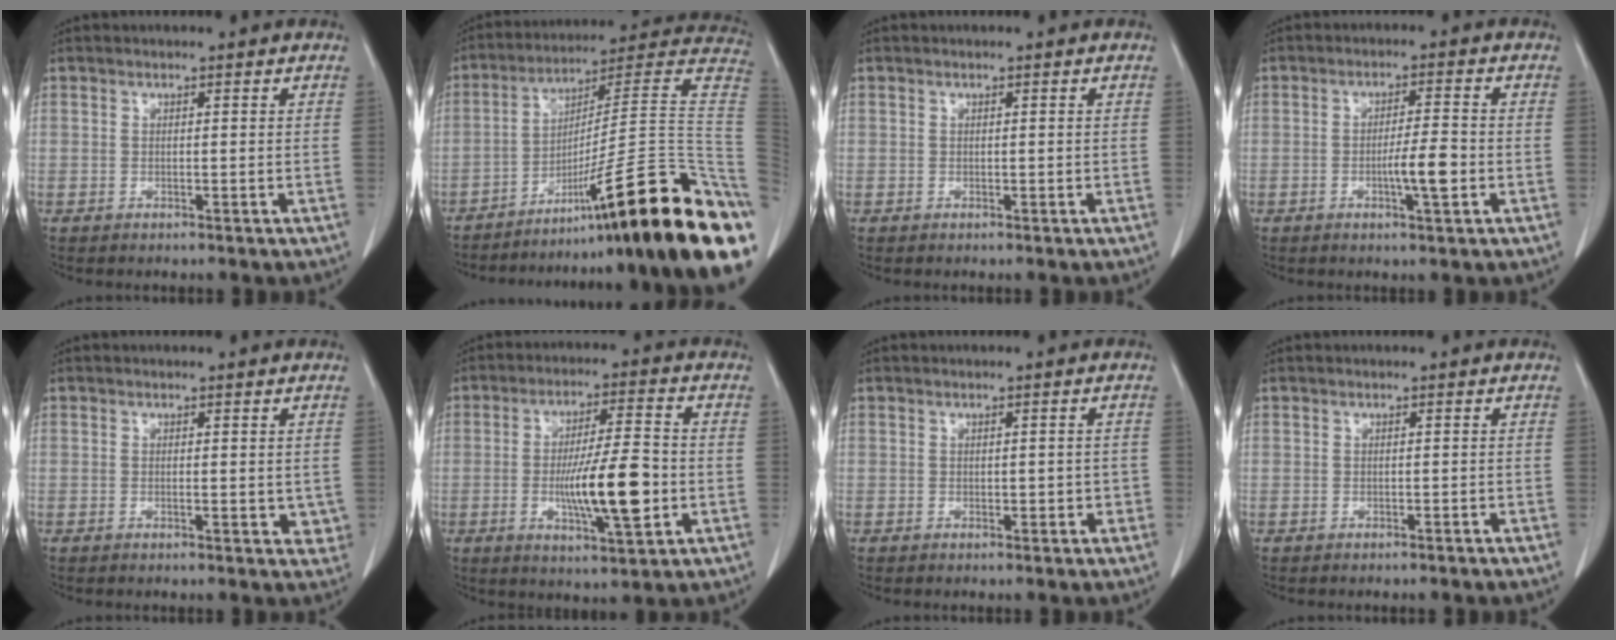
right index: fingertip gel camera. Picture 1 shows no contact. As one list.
[{"total": 30.2, "force": [-16.3, 1.5, 25.4], "torque": [-0.236, 0.028, -0.244]}, {"total": 0.0}, {"total": 5.1, "force": [-1.4, 0.3, 4.8], "torque": [-0.081, -0.003, -0.022]}, {"total": 2.8, "force": [-0.2, 1.3, 2.4], "torque": [-0.017, -0.003, -0.003]}, {"total": 12.1, "force": [-2.5, 1.6, 11.8], "torque": [-0.202, -0.007, -0.039]}, {"total": 1.6, "force": [-0.3, 0.9, 1.3], "torque": [-0.014, 0.007, 0.000]}, {"total": 0.6, "force": [-0.5, 0.0, 0.3], "torque": [-0.007, -0.001, -0.005]}]